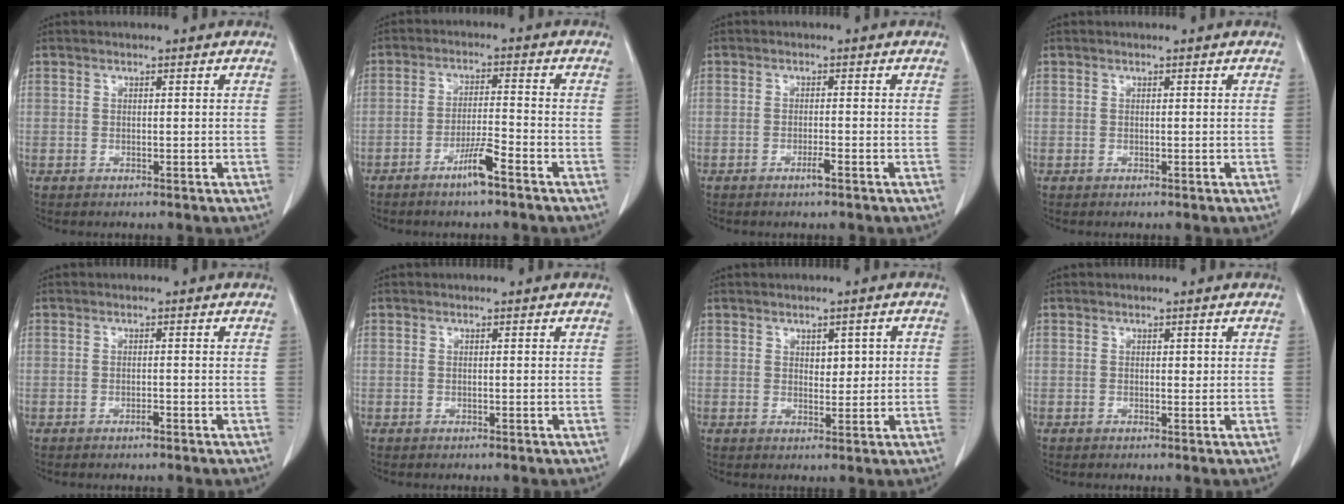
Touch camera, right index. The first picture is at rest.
{"total": 5.2, "force": [-3.4, 0.0, 4.0], "torque": [-0.074, -0.004, -0.065]}
{"total": 1.5, "force": [-0.9, -0.1, 1.2], "torque": [-0.024, -0.001, -0.017]}
{"total": 0.0}
{"total": 0.8, "force": [-0.6, 0.1, 0.6], "torque": [-0.013, 0.000, -0.009]}
{"total": 0.0}
{"total": 3.0, "force": [0.7, 1.5, 2.5], "torque": [-0.035, 0.003, 0.014]}
{"total": 0.7, "force": [0.2, 0.4, 0.5], "torque": [-0.004, 0.001, 0.002]}